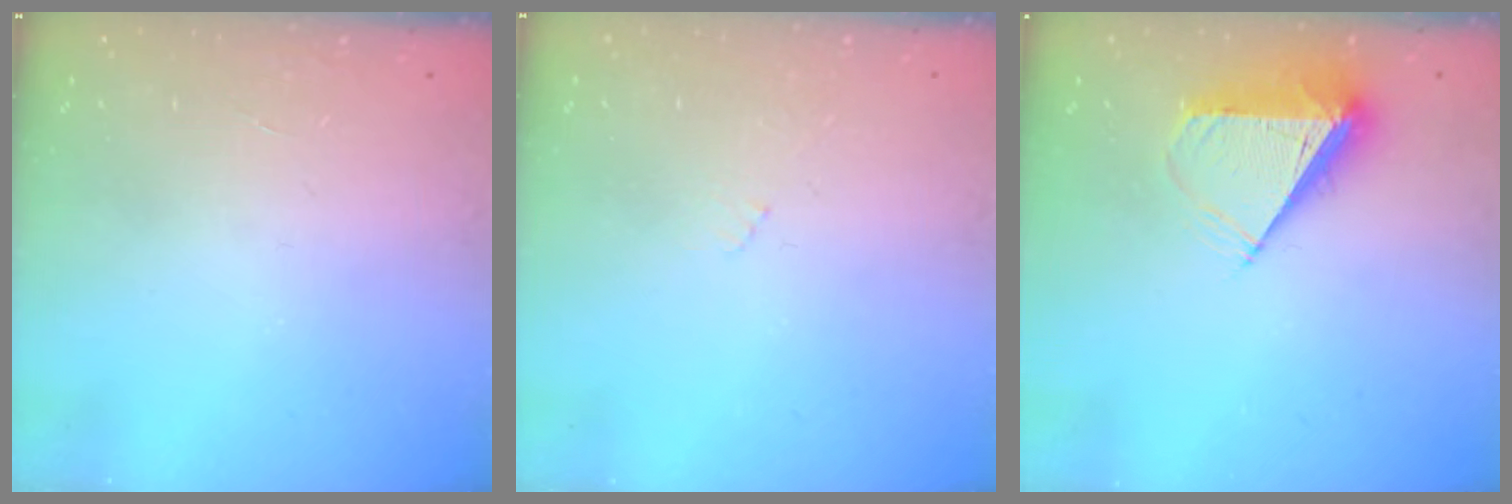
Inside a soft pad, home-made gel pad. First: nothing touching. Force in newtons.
{"total": 3.9, "press": 3.9, "slide": 0.5}
{"total": 7.8, "press": 7.7, "slide": 1.2}